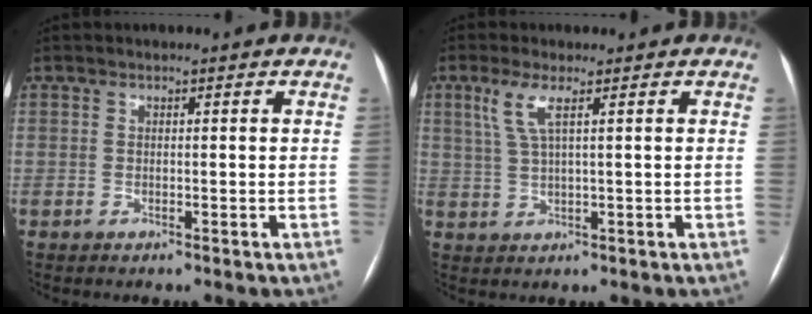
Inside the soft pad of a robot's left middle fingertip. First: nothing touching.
{"total": 4.1, "force": [2.1, 0.4, 3.6], "torque": [-0.086, 0.007, 0.048]}